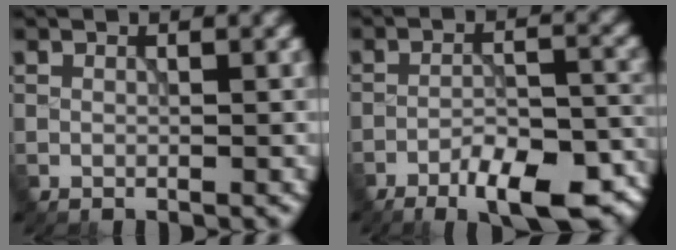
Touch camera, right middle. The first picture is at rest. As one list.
[{"total": 9.2, "force": [-6.0, 2.9, 6.3], "torque": [-0.092, 0.001, -0.092]}]